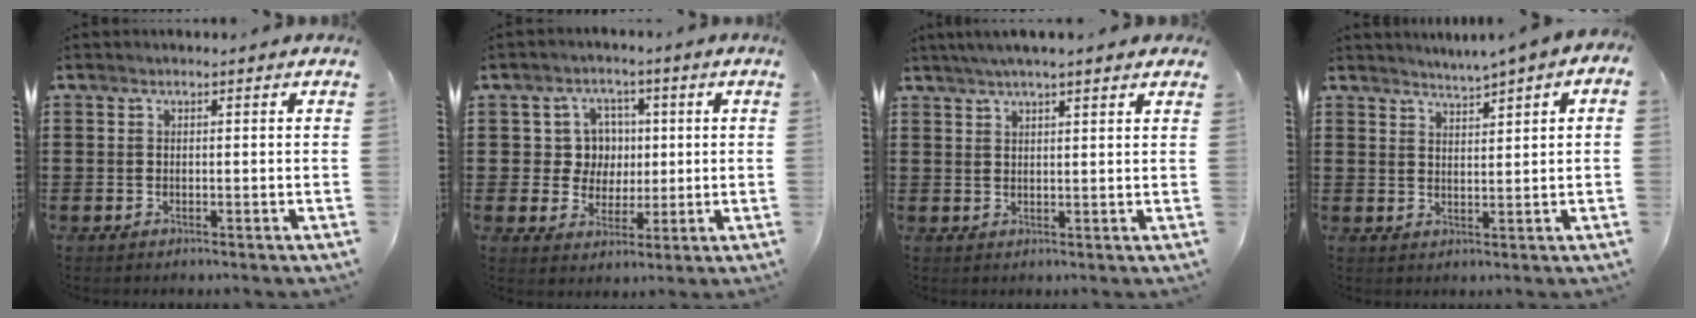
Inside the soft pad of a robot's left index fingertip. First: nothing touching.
{"total": 6.4, "force": [1.1, 6.0, 2.0], "torque": [-0.060, 0.017, 0.019]}
{"total": 3.4, "force": [2.8, 0.0, 2.0], "torque": [-0.044, 0.002, 0.051]}
{"total": 1.7, "force": [1.7, -0.3, 0.1], "torque": [-0.007, -0.006, 0.031]}